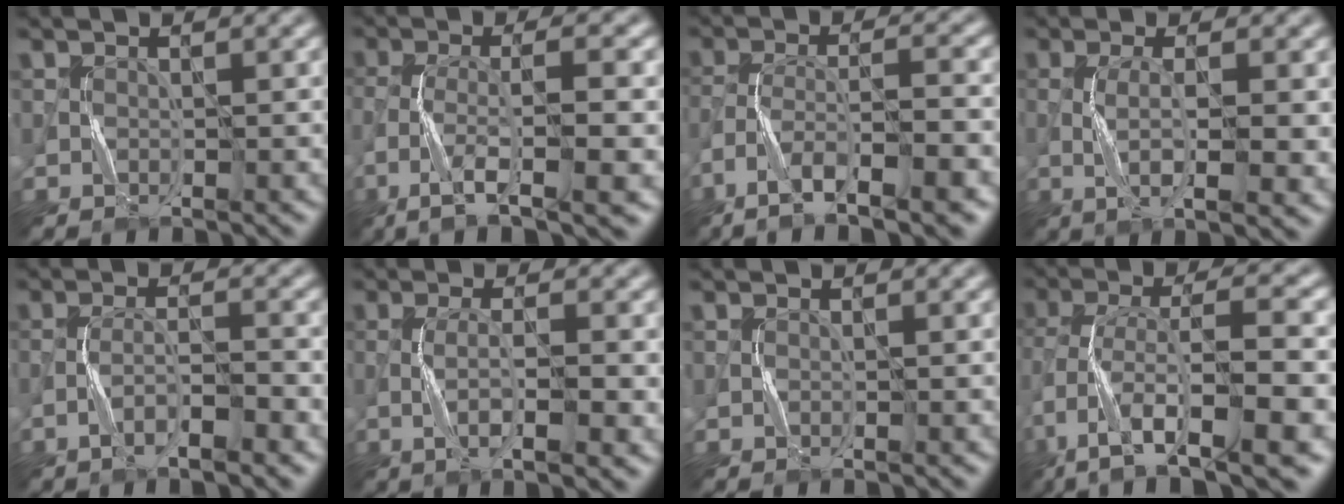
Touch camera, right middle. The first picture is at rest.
{"total": 7.5, "force": [-3.2, 1.7, 6.6], "torque": [-0.124, 0.004, -0.059]}
{"total": 9.1, "force": [-5.7, 2.4, 6.7], "torque": [-0.123, 0.004, -0.097]}
{"total": 4.7, "force": [-0.4, 1.1, 4.6], "torque": [-0.088, -0.003, -0.003]}
{"total": 4.0, "force": [-2.0, 0.7, 3.3], "torque": [-0.062, 0.009, -0.040]}
{"total": 4.4, "force": [-0.9, 0.9, 4.2], "torque": [-0.079, -0.002, -0.016]}
{"total": 0.0}
{"total": 11.7, "force": [-5.1, 3.7, 9.8], "torque": [-0.178, 0.017, -0.088]}